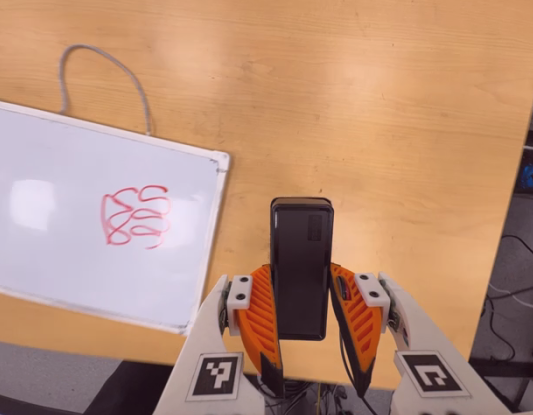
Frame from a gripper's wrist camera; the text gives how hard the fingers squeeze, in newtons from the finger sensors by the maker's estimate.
{"total": 4.2, "left": 2.7, "right": 5.7}